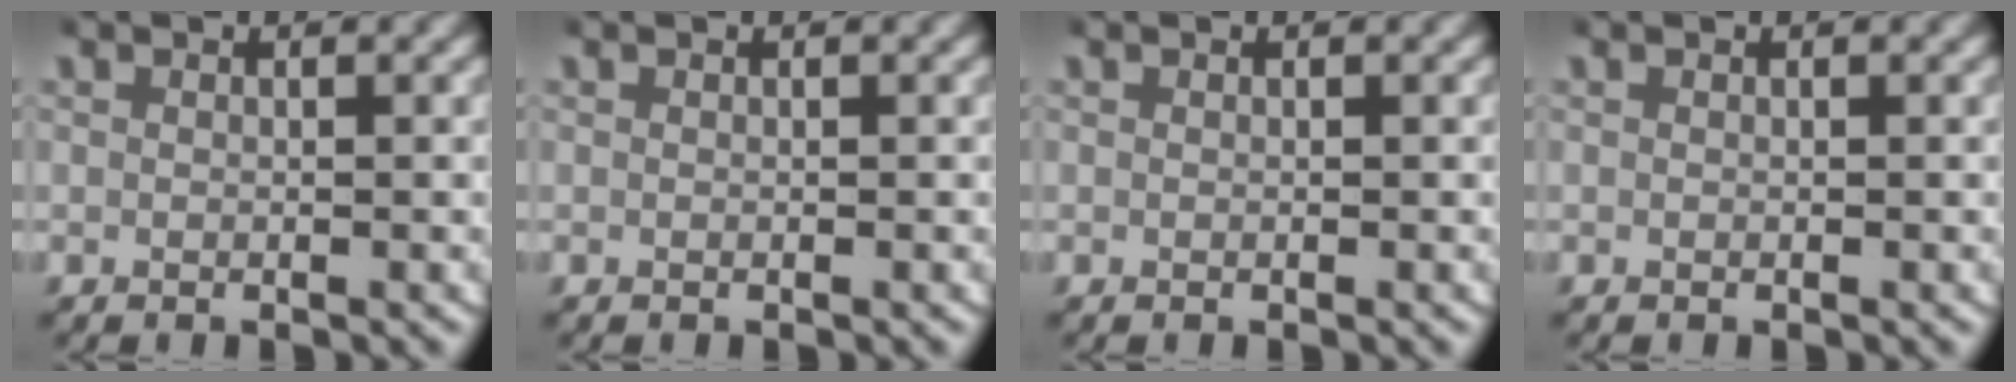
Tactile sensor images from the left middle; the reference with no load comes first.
{"total": 0.0}
{"total": 0.0}
{"total": 0.0}